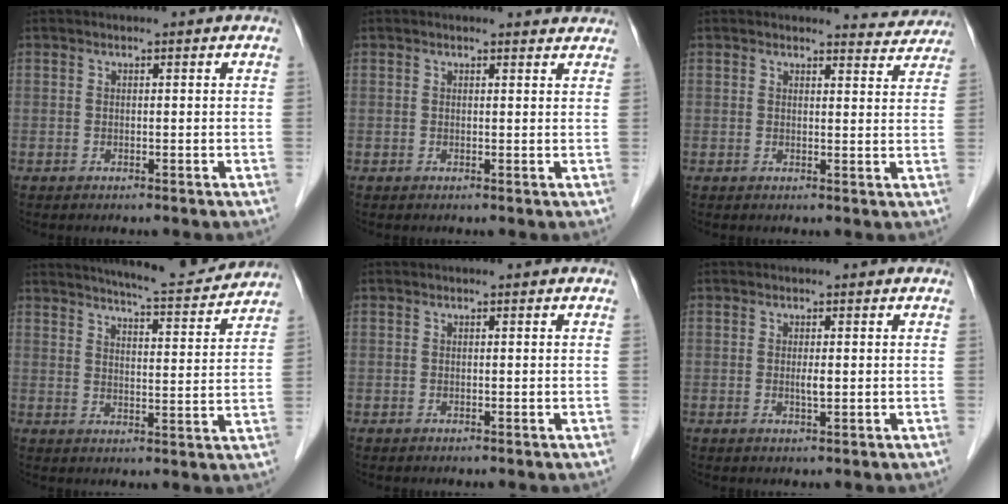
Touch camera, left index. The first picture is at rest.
{"total": 2.1, "force": [2.0, 0.5, 0.1], "torque": [-0.007, -0.004, 0.010]}
{"total": 4.2, "force": [4.1, 0.8, -0.6], "torque": [0.009, -0.018, 0.031]}
{"total": 12.5, "force": [11.9, 0.7, 4.0], "torque": [-0.060, -0.006, 0.155]}
{"total": 0.0}
{"total": 1.3, "force": [0.0, 0.1, 1.3], "torque": [-0.025, -0.002, 0.000]}